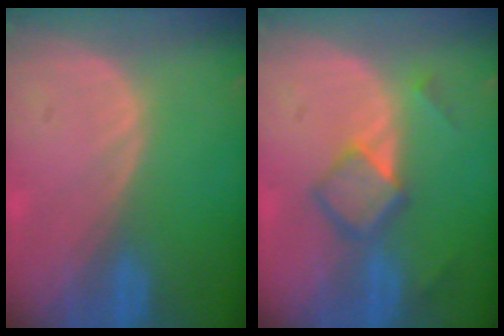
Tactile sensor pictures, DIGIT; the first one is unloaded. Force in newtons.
{"total": 5.7, "press": 4.9, "slide": 3.0}